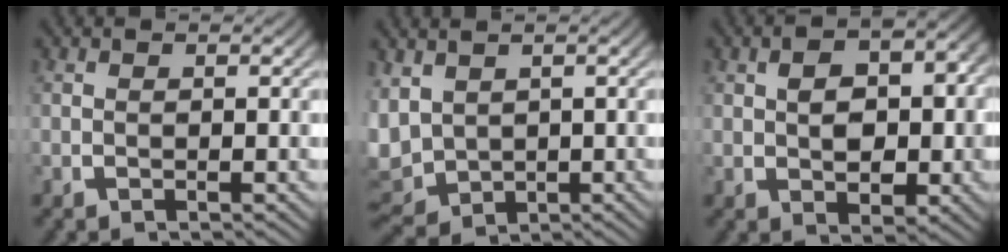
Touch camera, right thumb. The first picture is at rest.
{"total": 8.4, "force": [-1.3, 6.9, 4.6], "torque": [-0.133, -0.044, 0.004]}
{"total": 6.1, "force": [0.1, 4.1, 4.5], "torque": [-0.072, -0.031, 0.020]}